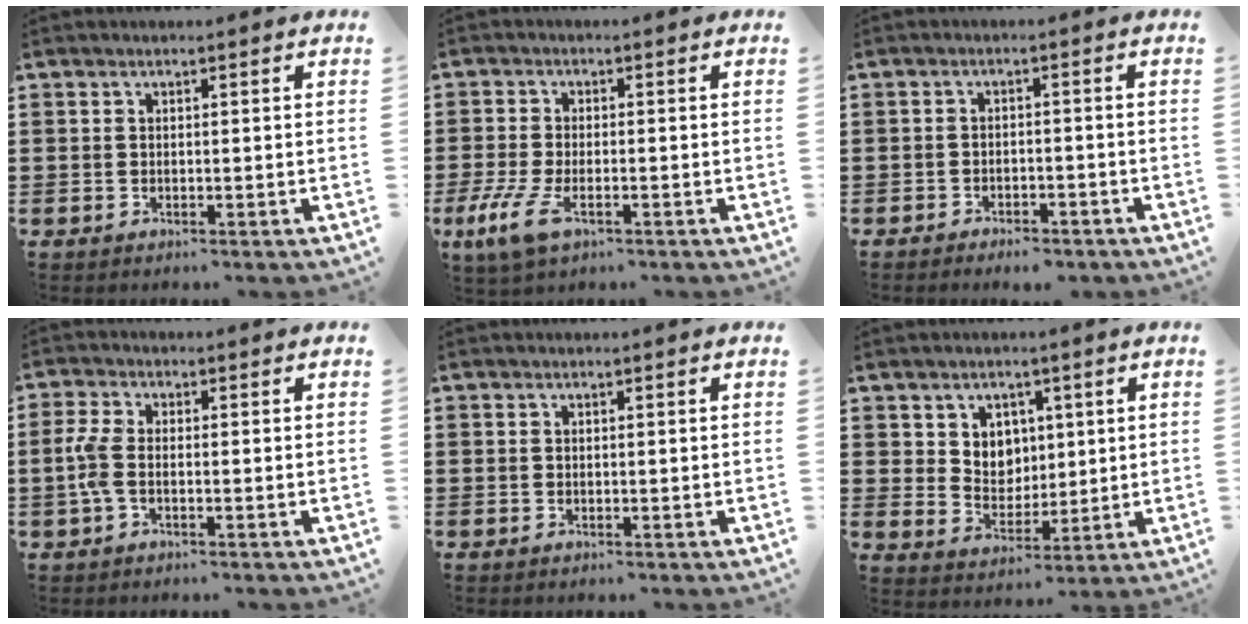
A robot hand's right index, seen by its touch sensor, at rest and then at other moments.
{"total": 5.1, "force": [-2.3, 1.6, 4.2], "torque": [-0.112, -0.019, -0.049]}
{"total": 2.2, "force": [-2.2, 0.2, 0.0], "torque": [-0.007, -0.002, -0.047]}
{"total": 3.6, "force": [-0.9, 1.5, 3.2], "torque": [-0.093, -0.010, -0.026]}
{"total": 0.0}
{"total": 4.9, "force": [2.3, 4.2, 0.9], "torque": [-0.032, 0.003, 0.040]}